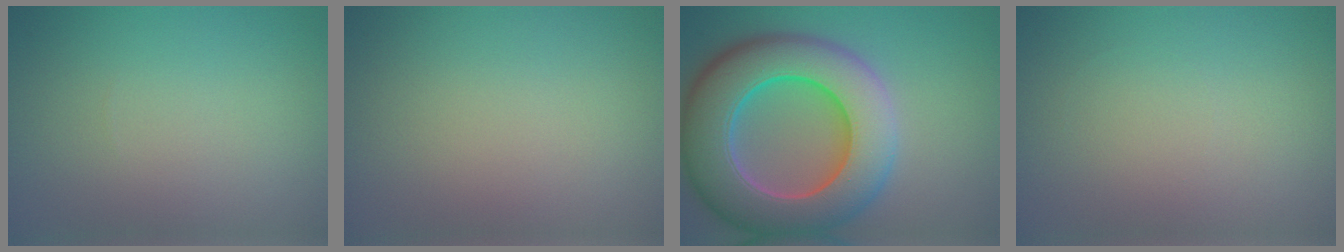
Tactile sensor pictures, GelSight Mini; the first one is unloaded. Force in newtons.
{"total": 0.0}
{"total": 12.3, "press": 12.2, "slide": 1.1}
{"total": 0.0}